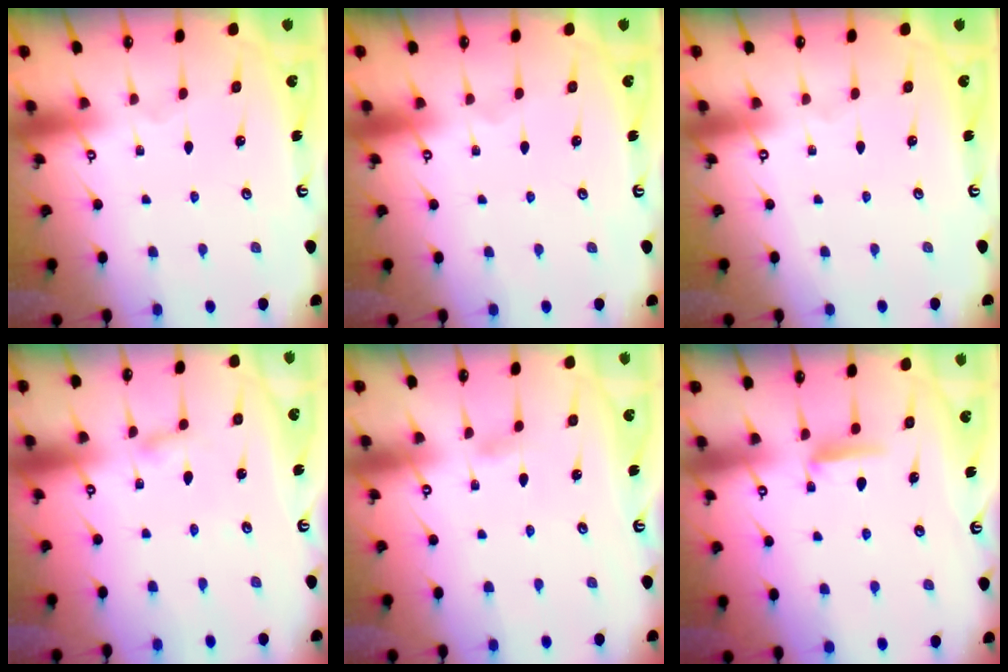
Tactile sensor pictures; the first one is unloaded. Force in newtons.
{"total": 0.0}
{"total": 0.0}
{"total": 2.0, "press": 2.0, "slide": 0.2}
{"total": 4.4, "press": 4.4, "slide": 0.4}
{"total": 5.0, "press": 5.0, "slide": 0.7}